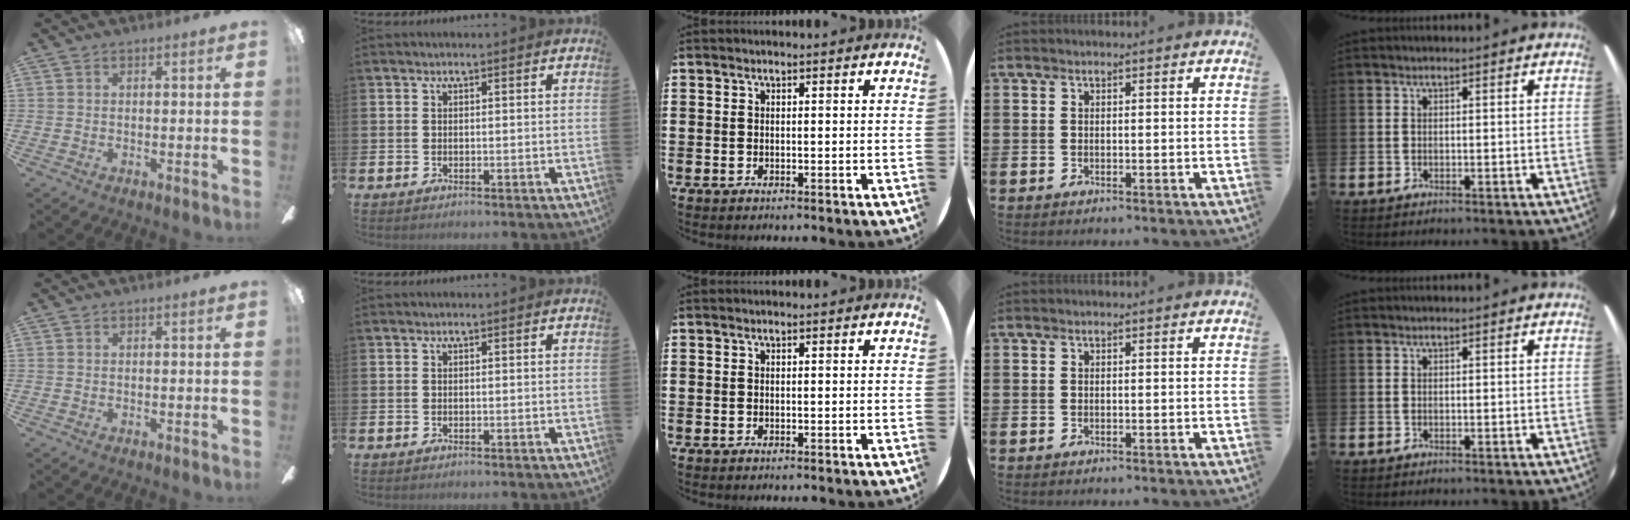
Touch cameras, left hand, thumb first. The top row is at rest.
{}